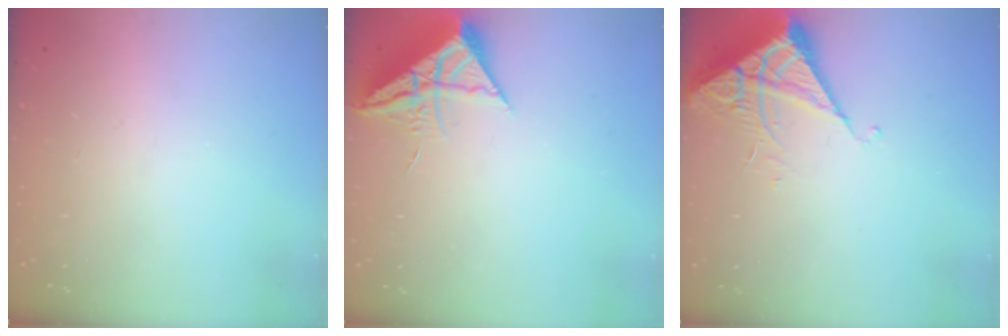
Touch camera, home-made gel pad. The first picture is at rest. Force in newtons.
{"total": 10.0, "press": 9.9, "slide": 0.8}
{"total": 6.3, "press": 6.3, "slide": 0.2}